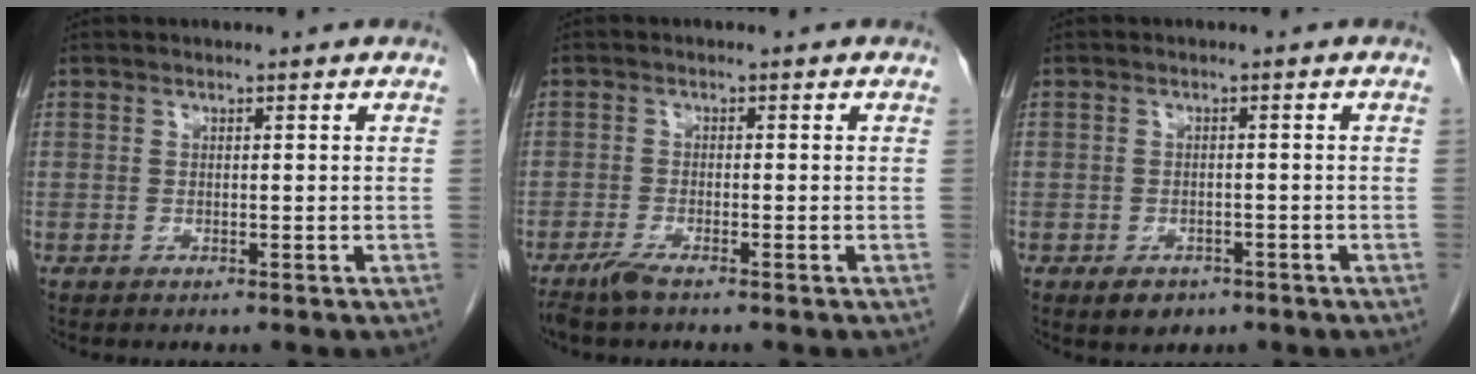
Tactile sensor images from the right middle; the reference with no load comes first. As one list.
[{"total": 2.5, "force": [-1.9, 0.1, 1.5], "torque": [-0.038, -0.007, -0.040]}, {"total": 3.3, "force": [-2.1, 2.1, 1.5], "torque": [-0.021, 0.000, -0.021]}]